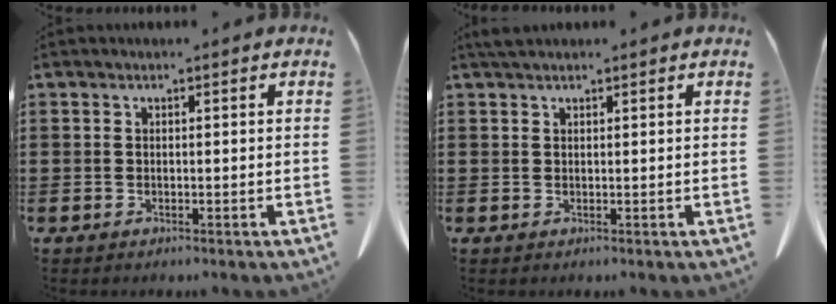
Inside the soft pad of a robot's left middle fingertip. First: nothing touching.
{"total": 1.3, "force": [1.1, 0.3, 0.6], "torque": [-0.014, 0.002, 0.021]}